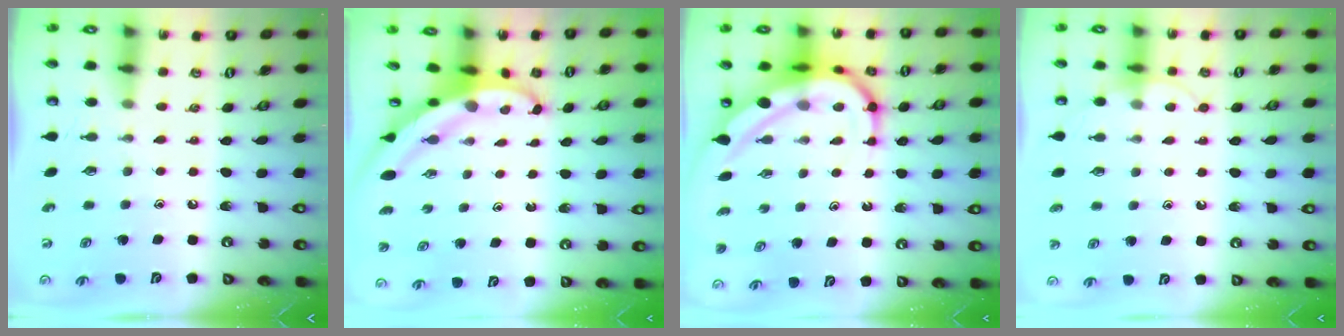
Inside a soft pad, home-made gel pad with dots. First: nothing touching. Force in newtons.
{"total": 4.9, "press": 4.9, "slide": 0.4}
{"total": 12.0, "press": 11.9, "slide": 1.3}
{"total": 5.4, "press": 5.4, "slide": 0.5}